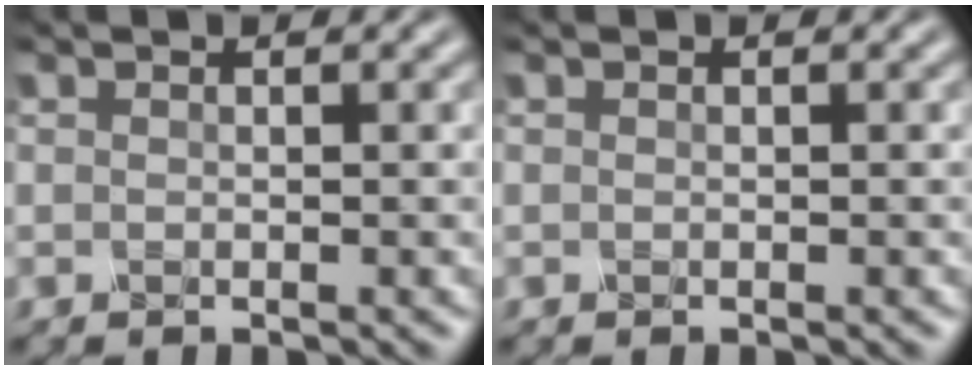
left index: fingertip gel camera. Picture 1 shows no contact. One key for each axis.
{"total": 0.0}